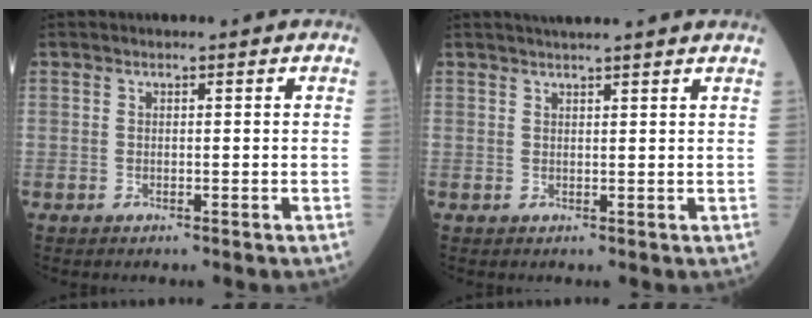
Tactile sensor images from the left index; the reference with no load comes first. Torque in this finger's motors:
{"motor_torque": [0.24, -0.21, 0.04, 0.04]}